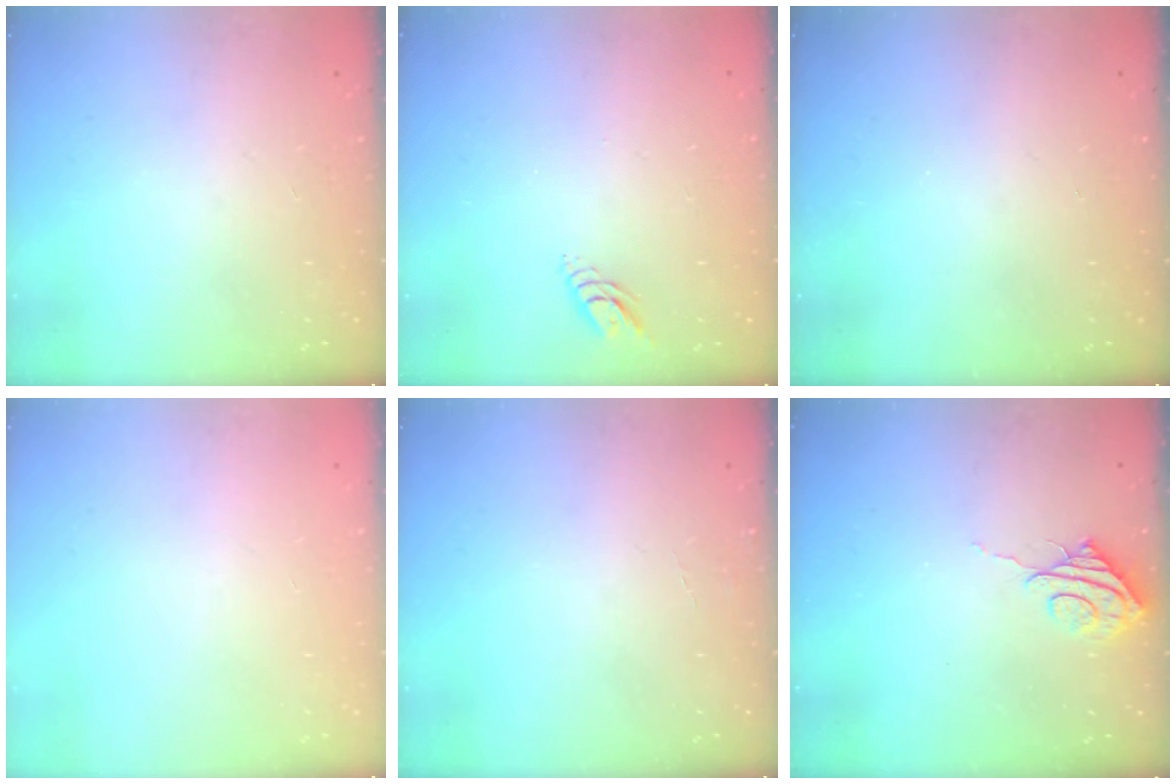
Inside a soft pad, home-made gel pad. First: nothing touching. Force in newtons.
{"total": 4.0, "press": 4.0, "slide": 0.3}
{"total": 0.0}
{"total": 0.0}
{"total": 3.1, "press": 3.1, "slide": 0.2}
{"total": 7.3, "press": 7.3, "slide": 0.3}